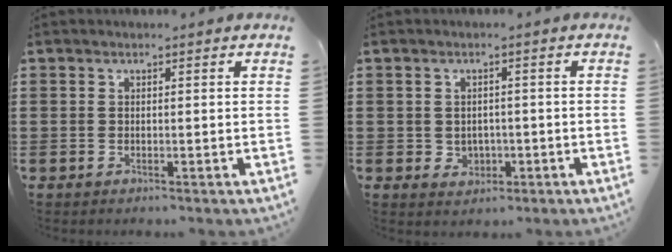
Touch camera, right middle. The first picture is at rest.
{"total": 2.0, "force": [-0.2, 1.8, 0.8], "torque": [-0.015, 0.003, -0.011]}